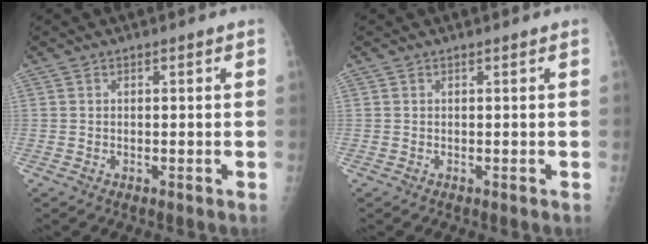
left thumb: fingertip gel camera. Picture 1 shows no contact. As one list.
[{"total": 0.0}]